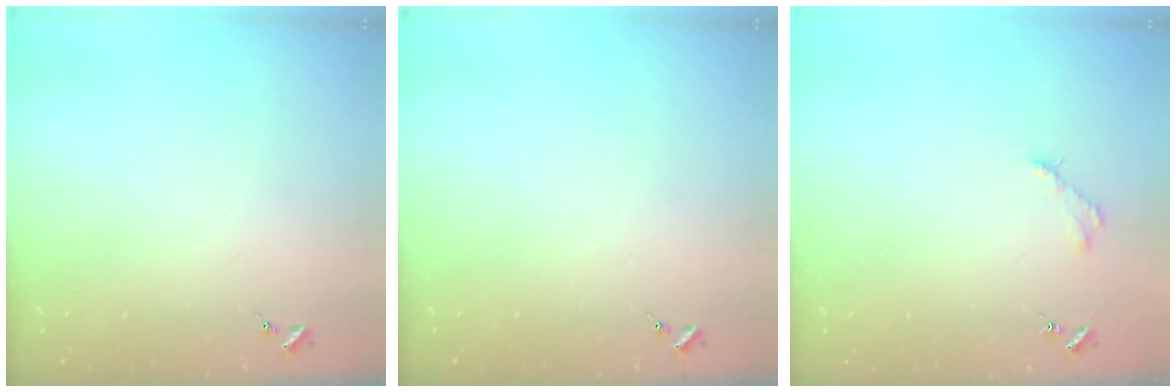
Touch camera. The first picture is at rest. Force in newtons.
{"total": 0.0}
{"total": 2.8, "press": 2.8, "slide": 0.4}